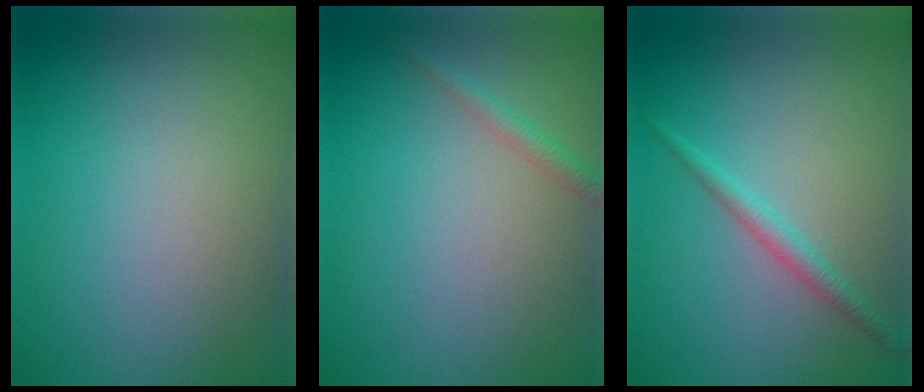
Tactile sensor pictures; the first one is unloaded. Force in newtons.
{"total": 1.3, "press": 1.3, "slide": 0.1}
{"total": 1.7, "press": 1.7, "slide": 0.1}